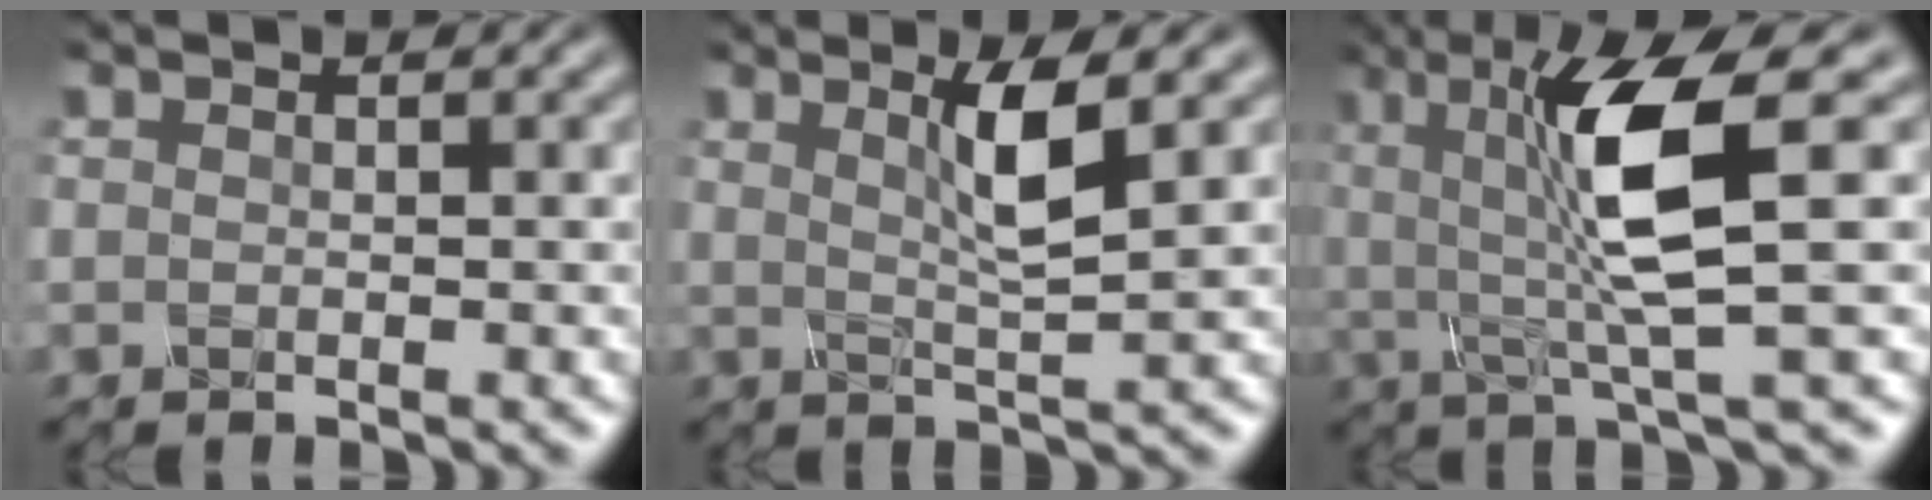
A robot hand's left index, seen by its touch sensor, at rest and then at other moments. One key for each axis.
{"total": 3.6, "fx": 1.1, "fy": 0.5, "fz": 3.4, "tx": -0.057, "ty": -0.005, "tz": 0.022}
{"total": 8.3, "fx": 1.0, "fy": 1.5, "fz": 8.1, "tx": -0.148, "ty": -0.006, "tz": 0.020}